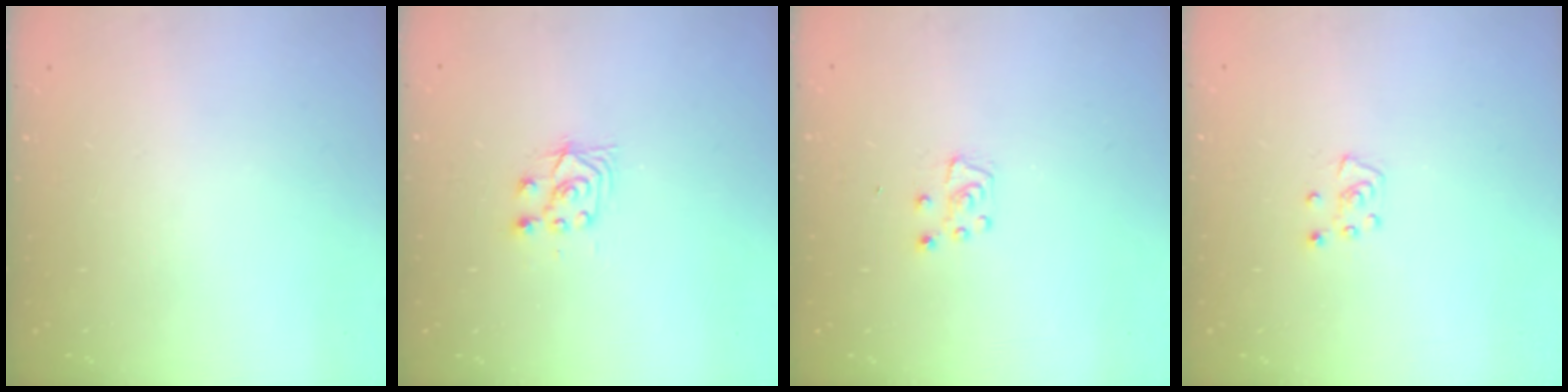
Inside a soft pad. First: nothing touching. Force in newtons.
{"total": 4.4, "press": 4.2, "slide": 1.0}
{"total": 5.1, "press": 5.0, "slide": 0.6}
{"total": 3.7, "press": 3.6, "slide": 0.4}